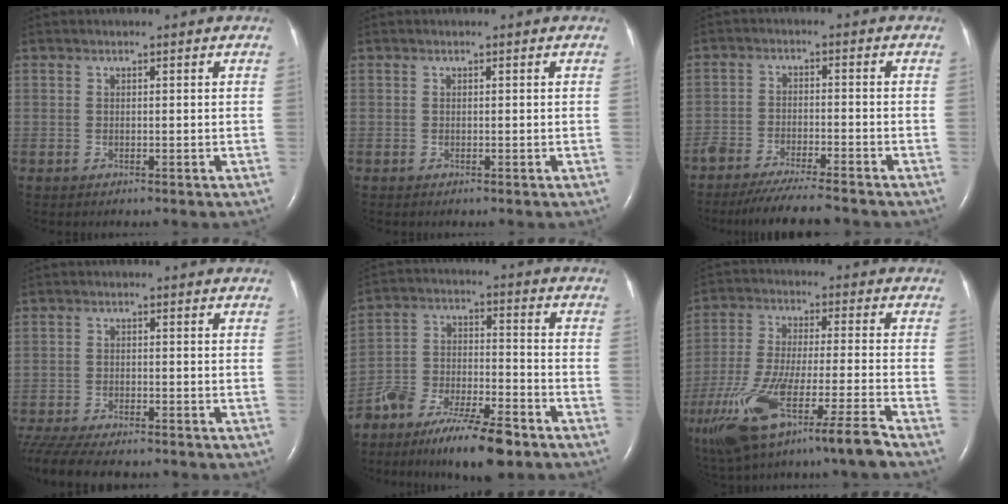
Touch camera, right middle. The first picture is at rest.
{"total": 0.0}
{"total": 10.2, "force": [-9.0, 0.9, 4.6], "torque": [-0.064, -0.021, -0.140]}
{"total": 14.1, "force": [-12.0, 3.2, 6.7], "torque": [-0.141, -0.026, -0.179]}
{"total": 16.0, "force": [-12.9, 3.0, 9.1], "torque": [-0.176, -0.010, -0.226]}
{"total": 16.1, "force": [-10.2, 0.7, 12.5], "torque": [-0.256, -0.045, -0.188]}